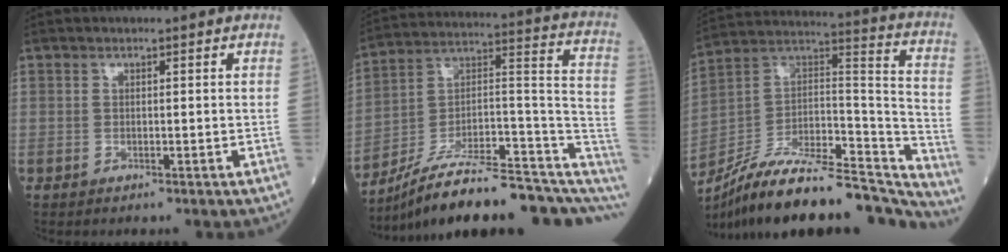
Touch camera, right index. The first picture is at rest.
{"total": 24.7, "force": [-18.0, 6.3, 15.6], "torque": [-0.171, 0.045, -0.270]}
{"total": 30.2, "force": [-26.1, 6.7, 13.7], "torque": [-0.179, 0.022, -0.399]}